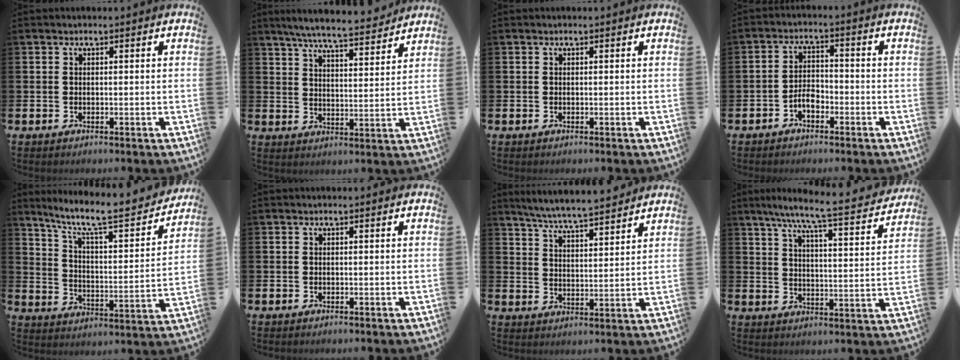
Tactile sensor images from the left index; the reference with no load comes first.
{"total": 7.0, "force": [6.7, 0.4, 2.3], "torque": [-0.062, -0.042, 0.115]}
{"total": 0.0}
{"total": 2.9, "force": [-1.8, 1.6, 1.6], "torque": [-0.038, 0.011, -0.036]}
{"total": 9.4, "force": [7.9, 1.6, 4.7], "torque": [-0.111, -0.057, 0.127]}
{"total": 0.0}
{"total": 6.2, "force": [6.0, -0.1, 1.4], "torque": [-0.052, -0.037, 0.106]}
{"total": 8.2, "force": [7.1, 0.1, 4.0], "torque": [-0.088, -0.049, 0.117]}